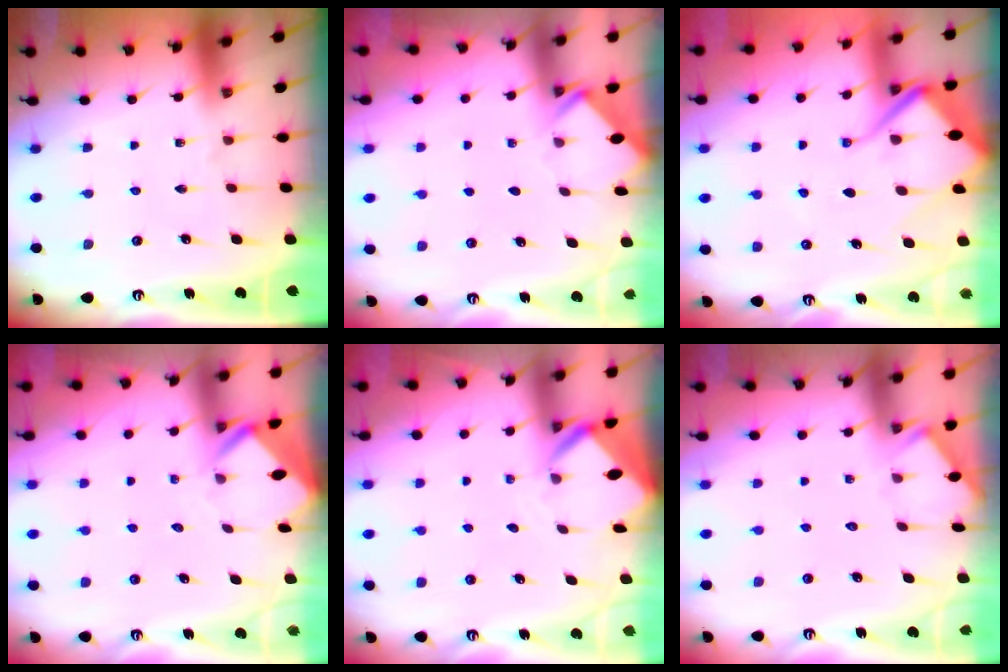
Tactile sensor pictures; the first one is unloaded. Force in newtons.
{"total": 4.2, "press": 4.2, "slide": 0.3}
{"total": 10.7, "press": 10.7, "slide": 1.1}
{"total": 2.9, "press": 2.9, "slide": 0.2}
{"total": 3.2, "press": 3.2, "slide": 0.2}
{"total": 2.4, "press": 2.4, "slide": 0.3}